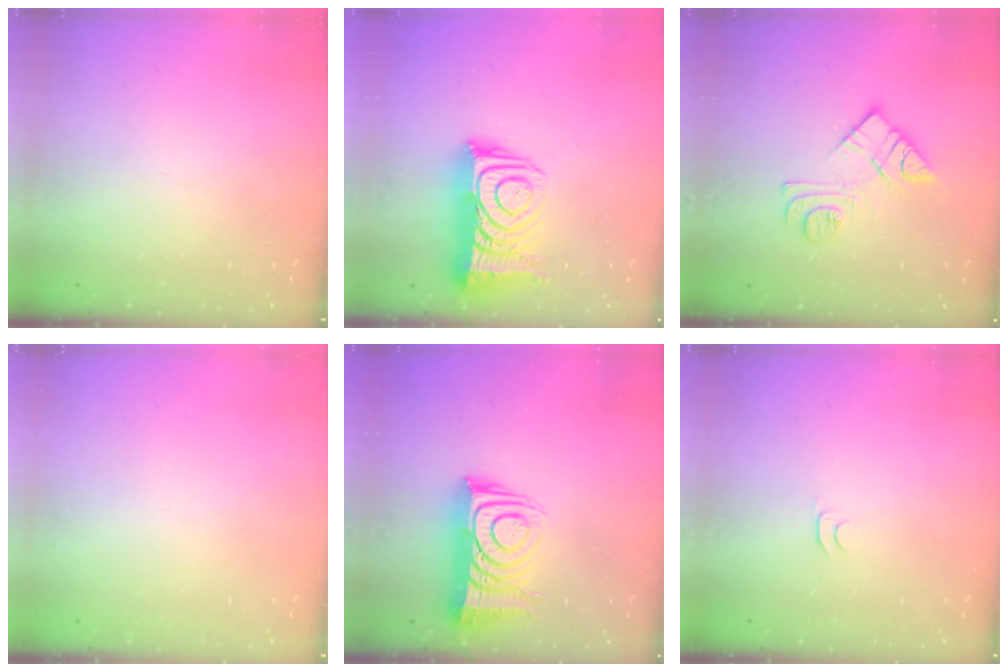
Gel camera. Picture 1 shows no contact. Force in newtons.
{"total": 15.7, "press": 15.6, "slide": 1.2}
{"total": 11.1, "press": 11.0, "slide": 0.8}
{"total": 1.6, "press": 1.6, "slide": 0.1}
{"total": 12.9, "press": 12.8, "slide": 1.1}
{"total": 3.5, "press": 3.4, "slide": 0.4}